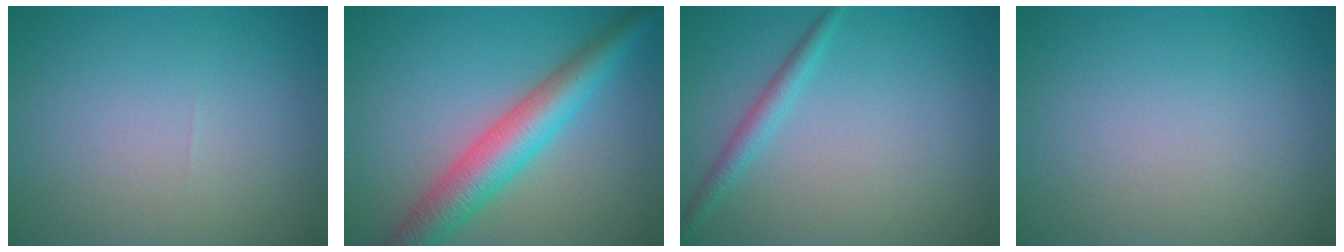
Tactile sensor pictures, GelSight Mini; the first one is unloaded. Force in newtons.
{"total": 6.5, "press": 6.5, "slide": 0.1}
{"total": 1.8, "press": 1.8, "slide": 0.1}
{"total": 0.0}